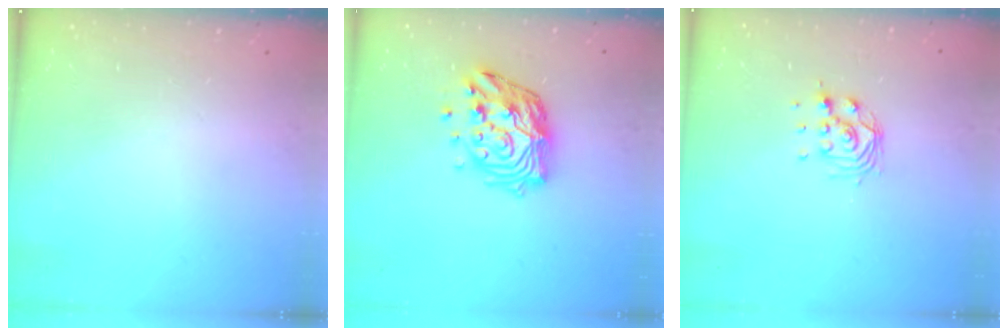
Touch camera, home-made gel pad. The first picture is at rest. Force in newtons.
{"total": 15.0, "press": 14.9, "slide": 1.6}
{"total": 9.3, "press": 9.2, "slide": 1.3}